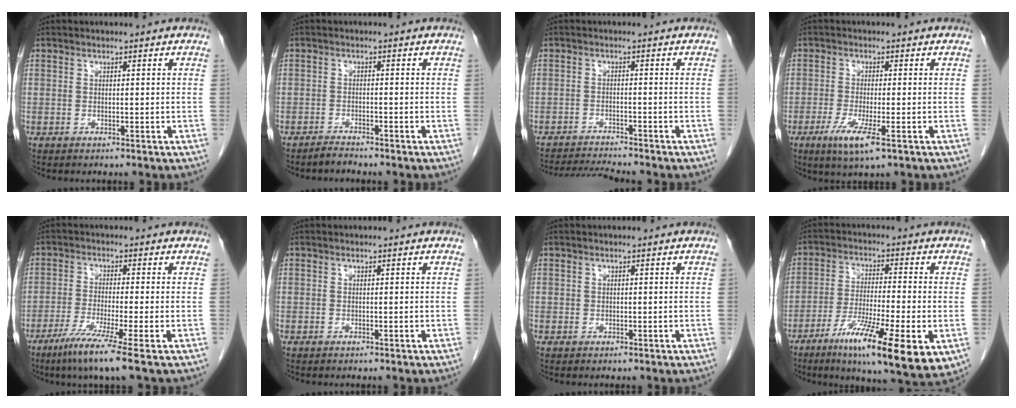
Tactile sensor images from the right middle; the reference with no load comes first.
{"total": 1.6, "force": [-1.5, 0.0, 0.2], "torque": [-0.006, -0.003, -0.027]}
{"total": 6.0, "force": [-5.8, -0.9, 1.3], "torque": [-0.021, -0.015, -0.096]}
{"total": 5.6, "force": [-2.7, 0.6, 4.9], "torque": [-0.097, -0.016, -0.047]}
{"total": 8.0, "force": [-5.0, -1.3, 6.1], "torque": [-0.109, -0.027, -0.092]}
{"total": 0.0}
{"total": 0.0}
{"total": 16.1, "force": [-7.1, 1.9, 14.3], "torque": [-0.212, -0.031, -0.111]}